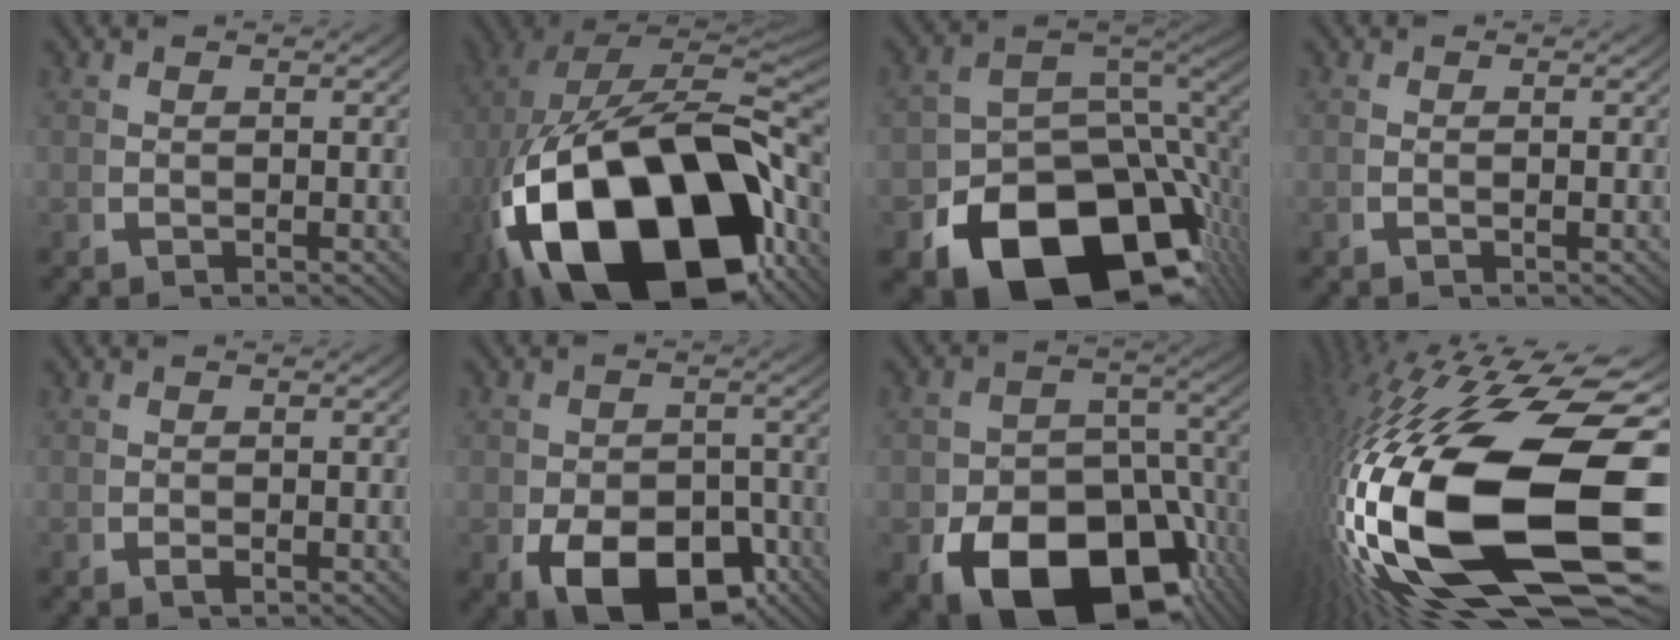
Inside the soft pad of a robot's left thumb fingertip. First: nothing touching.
{"total": 28.0, "force": [-6.0, 16.6, 21.8], "torque": [-0.405, -0.093, -0.046]}
{"total": 21.8, "force": [-8.8, 13.4, 14.8], "torque": [-0.240, -0.072, -0.108]}
{"total": 0.6, "force": [-0.2, -0.1, 0.6], "torque": [-0.013, -0.001, -0.003]}
{"total": 0.7, "force": [-0.3, 0.3, 0.5], "torque": [-0.013, -0.003, -0.005]}
{"total": 10.0, "force": [-4.5, 6.0, 6.6], "torque": [-0.118, -0.060, -0.043]}
{"total": 18.4, "force": [-7.8, 11.4, 12.1], "torque": [-0.196, -0.078, -0.084]}
{"total": 24.9, "force": [-2.3, 12.7, 21.3], "torque": [-0.457, -0.077, 0.021]}